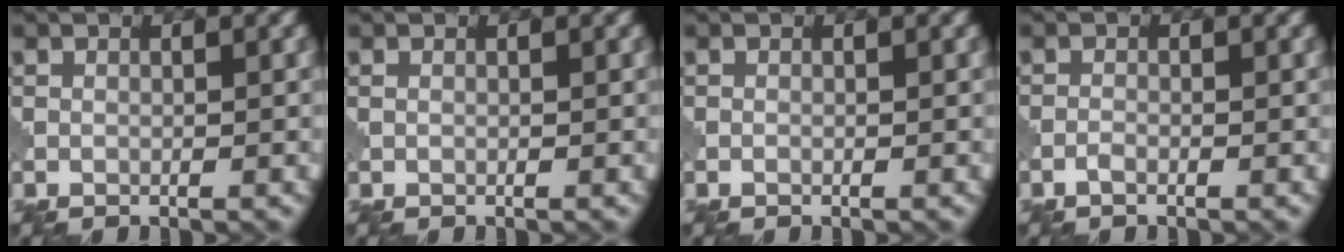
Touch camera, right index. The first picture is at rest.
{"total": 0.6, "force": [0.2, 0.4, 0.4], "torque": [-0.009, 0.003, 0.007]}
{"total": 0.0}
{"total": 0.7, "force": [-0.5, 0.1, 0.5], "torque": [-0.011, 0.001, -0.014]}